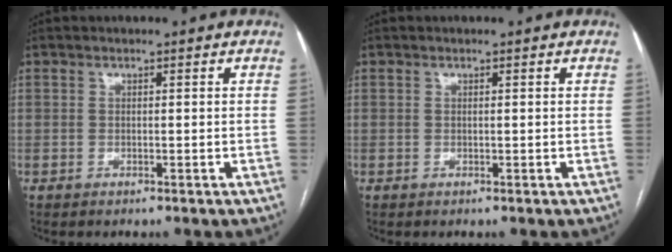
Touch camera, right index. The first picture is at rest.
{"total": 0.0}